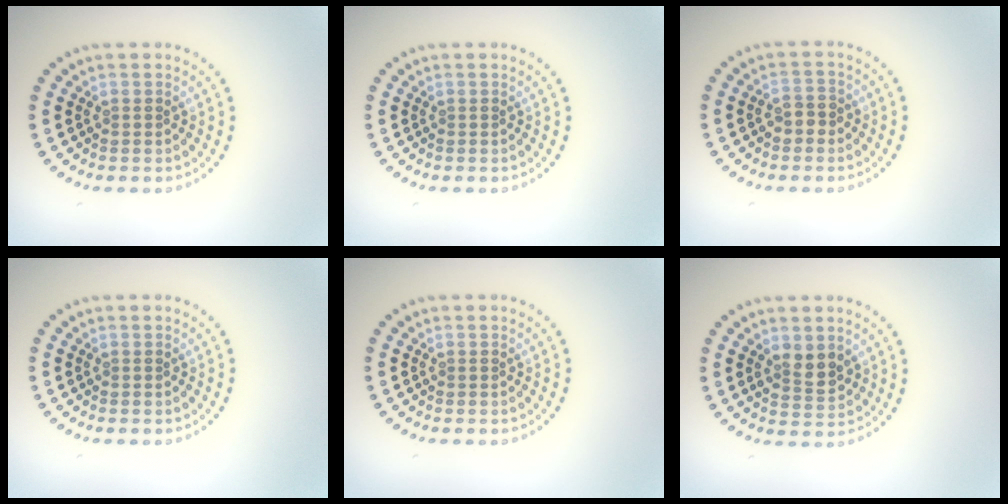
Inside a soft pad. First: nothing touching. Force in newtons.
{"total": 0.0}
{"total": 1.7, "press": 1.6, "slide": 0.5}
{"total": 0.0}
{"total": 0.0}
{"total": 2.5, "press": 2.4, "slide": 0.6}